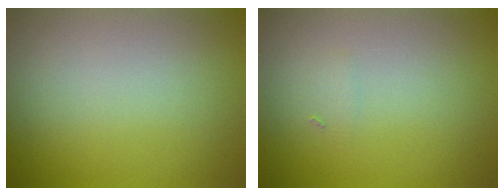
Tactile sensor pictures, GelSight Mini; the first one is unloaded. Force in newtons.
{"total": 0.6, "press": 0.6, "slide": 0.0}